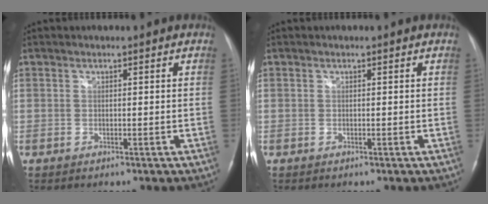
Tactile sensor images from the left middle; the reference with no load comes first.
{"total": 0.0}